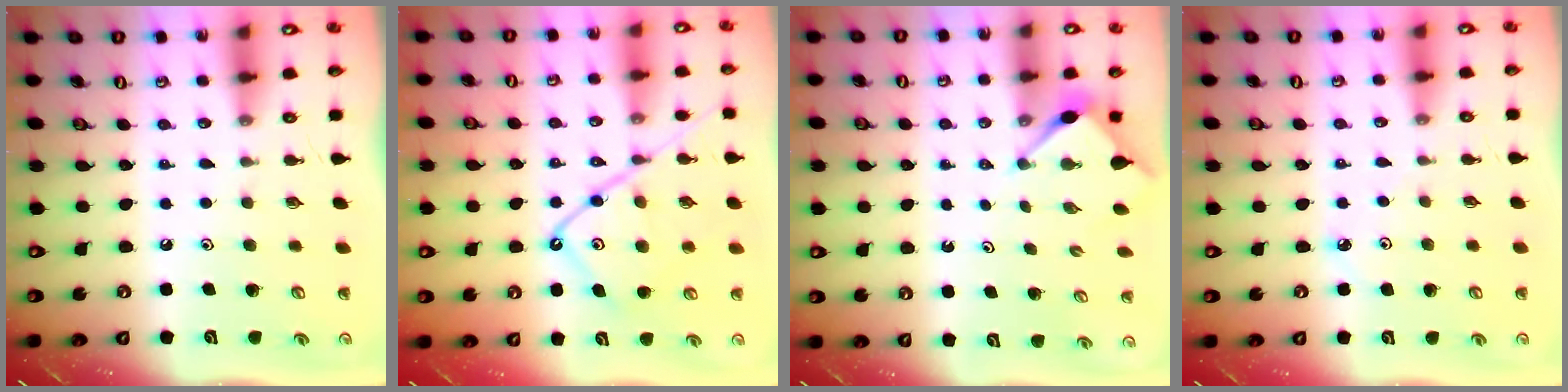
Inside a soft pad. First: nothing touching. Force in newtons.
{"total": 13.7, "press": 13.6, "slide": 1.3}
{"total": 2.9, "press": 2.9, "slide": 0.1}
{"total": 2.2, "press": 2.2, "slide": 0.3}